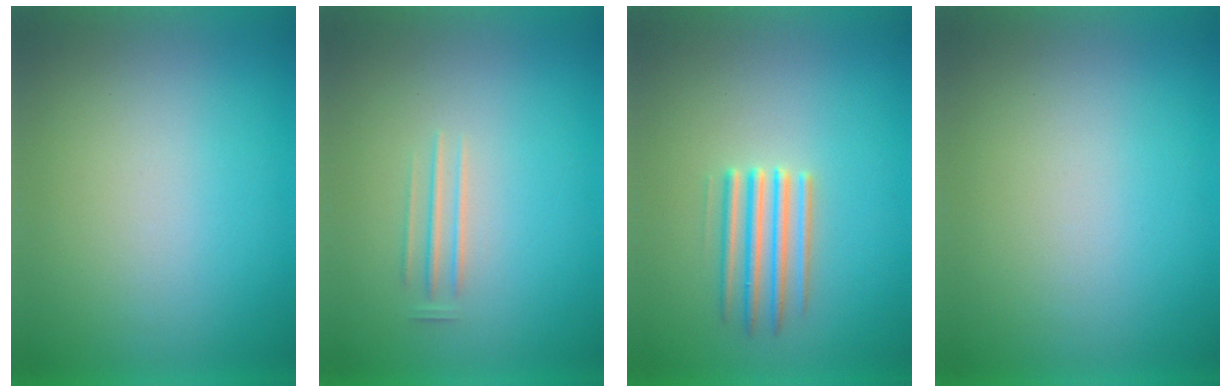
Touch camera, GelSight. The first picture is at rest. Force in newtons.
{"total": 1.5}
{"total": 2.7}
{"total": 0.0}